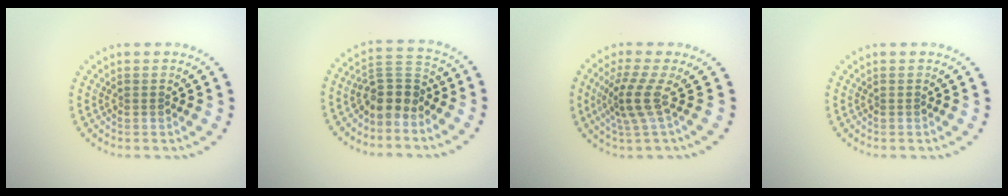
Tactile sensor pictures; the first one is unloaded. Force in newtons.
{"total": 3.8, "press": 3.3, "slide": 2.0}
{"total": 3.1, "press": 2.3, "slide": 2.1}
{"total": 0.0}